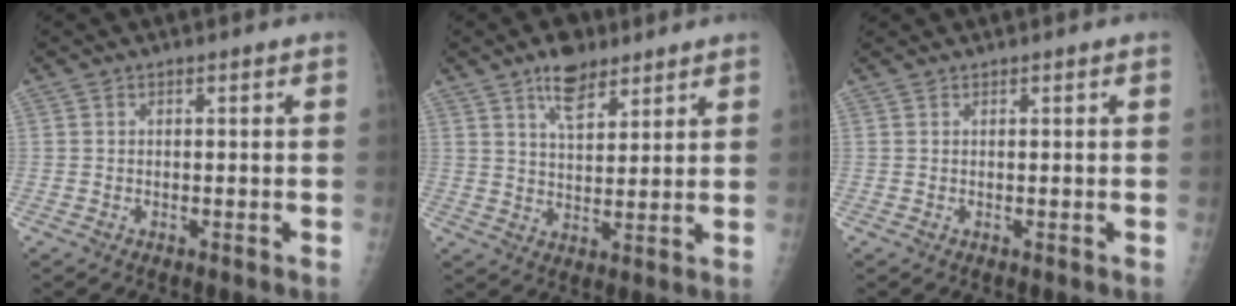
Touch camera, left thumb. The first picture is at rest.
{"total": 7.6, "force": [5.1, 3.6, 4.4], "torque": [-0.052, -0.029, 0.086]}
{"total": 0.0}